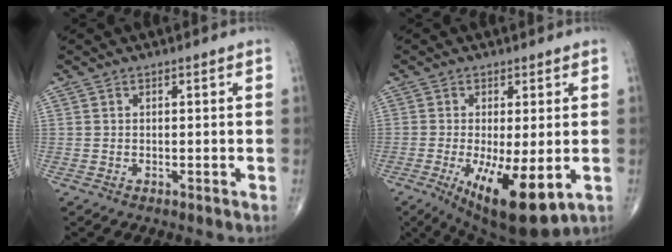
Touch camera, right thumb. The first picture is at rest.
{"total": 13.0, "force": [-3.6, 4.1, 11.7], "torque": [-0.193, -0.027, -0.044]}